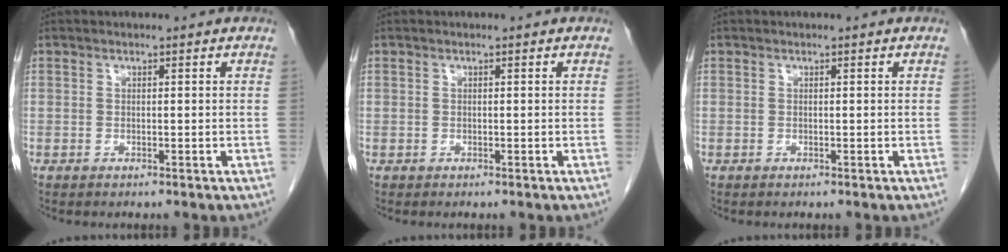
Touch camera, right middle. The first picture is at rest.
{"total": 0.0}
{"total": 0.0}